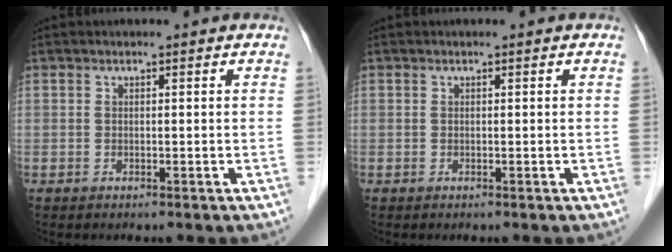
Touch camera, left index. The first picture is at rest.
{"total": 0.0}